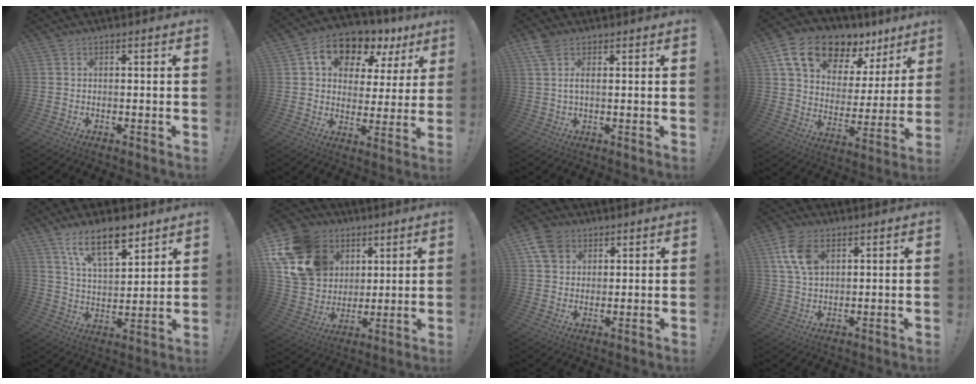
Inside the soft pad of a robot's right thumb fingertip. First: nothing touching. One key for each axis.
{"total": 12.4, "fx": 7.4, "fy": 7.5, "fz": 6.6, "tx": -0.109, "ty": -0.044, "tz": 0.130}
{"total": 3.7, "fx": 1.9, "fy": 1.6, "fz": 2.8, "tx": -0.055, "ty": -0.003, "tz": 0.034}
{"total": 17.0, "fx": 12.0, "fy": 8.5, "fz": 8.5, "tx": -0.147, "ty": -0.077, "tz": 0.219}
{"total": 13.8, "fx": 9.5, "fy": 5.3, "fz": 8.6, "tx": -0.140, "ty": -0.049, "tz": 0.167}
{"total": 20.7, "fx": 8.2, "fy": 16.5, "fz": 9.4, "tx": -0.174, "ty": -0.030, "tz": 0.186}
{"total": 8.6, "fx": 4.6, "fy": 6.5, "fz": 3.2, "tx": -0.042, "ty": -0.023, "tz": 0.089}
{"total": 9.9, "fx": 4.0, "fy": 6.2, "fz": 6.6, "tx": -0.130, "ty": -0.003, "tz": 0.078}